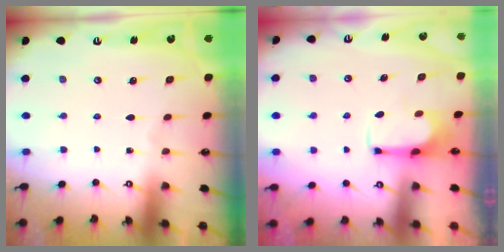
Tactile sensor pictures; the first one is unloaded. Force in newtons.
{"total": 3.6, "press": 3.5, "slide": 0.7}